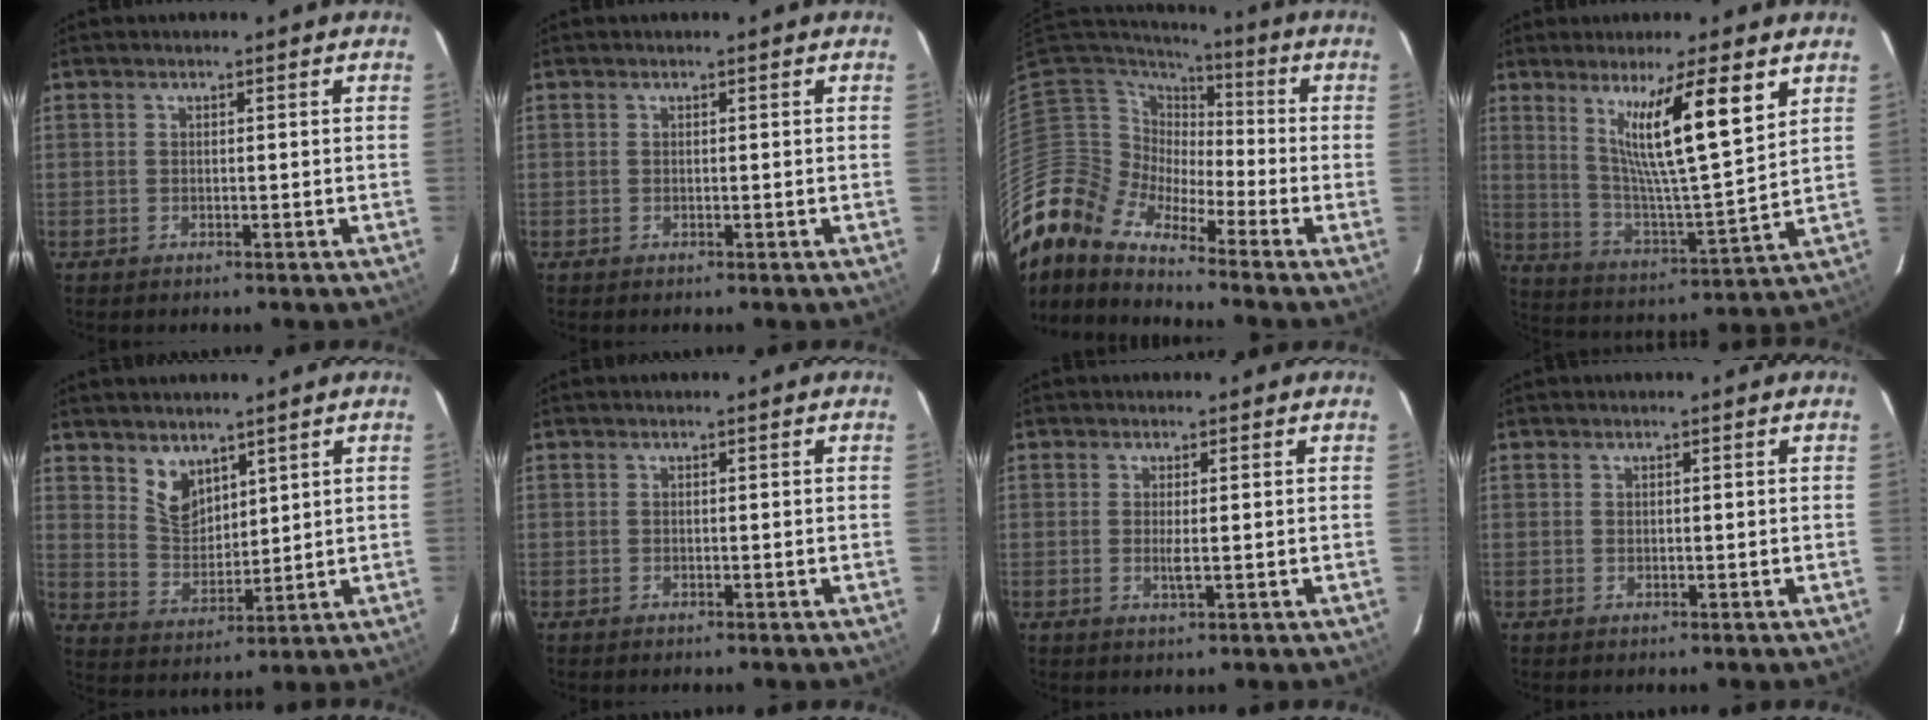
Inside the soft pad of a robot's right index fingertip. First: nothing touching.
{"total": 0.0}
{"total": 9.9, "force": [-8.9, 3.3, 2.9], "torque": [-0.051, 0.011, -0.197]}
{"total": 15.5, "force": [7.9, 0.7, 13.3], "torque": [-0.216, -0.012, 0.147]}
{"total": 6.6, "force": [4.6, 3.8, 2.7], "torque": [-0.040, 0.001, 0.097]}
{"total": 0.0}
{"total": 2.3, "force": [0.2, -0.1, 2.3], "torque": [-0.039, -0.005, 0.003]}
{"total": 0.7, "force": [0.6, -0.1, 0.3], "torque": [-0.006, 0.000, 0.008]}